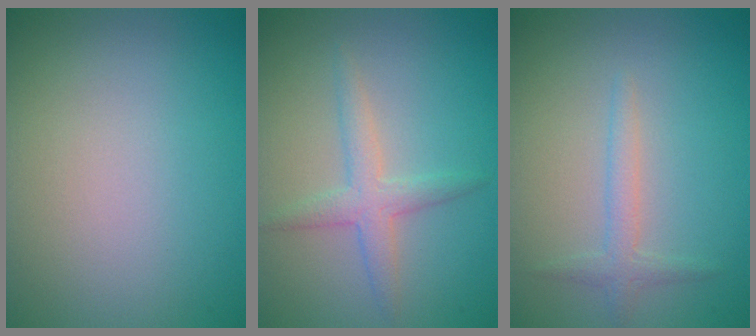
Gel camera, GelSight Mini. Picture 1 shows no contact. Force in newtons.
{"total": 2.5, "press": 2.5, "slide": 0.1}
{"total": 1.7, "press": 1.7, "slide": 0.1}